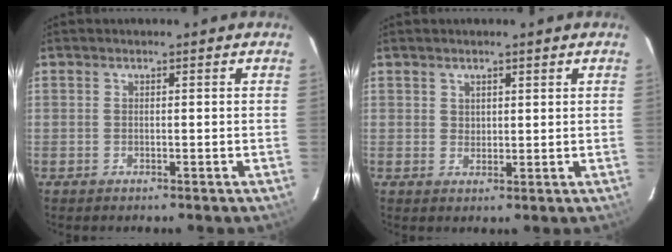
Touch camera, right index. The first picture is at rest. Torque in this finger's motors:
{"motor_torque": [-0.10, 0.01, -0.08, 0.00]}